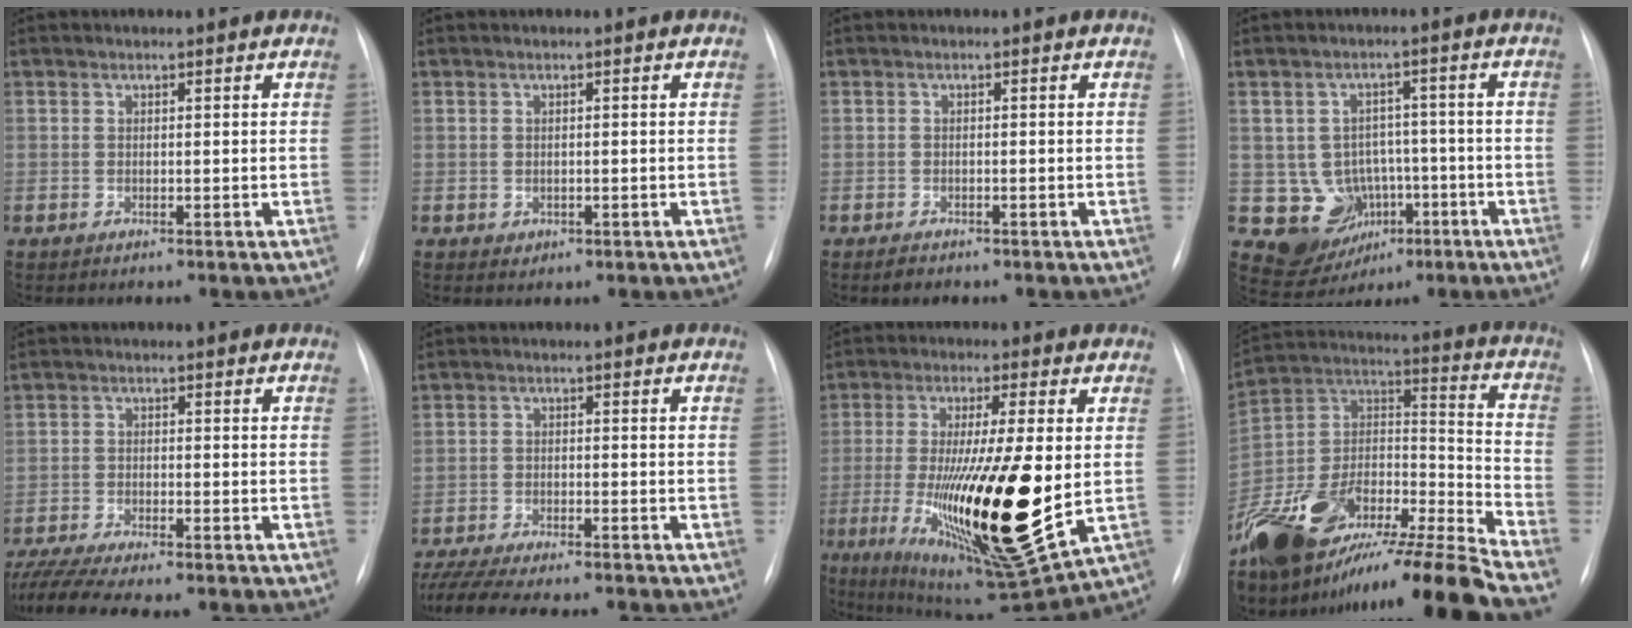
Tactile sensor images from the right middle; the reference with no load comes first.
{"total": 1.0, "force": [-0.2, 0.9, 0.4], "torque": [-0.007, 0.001, 0.003]}
{"total": 1.6, "force": [-1.2, 0.8, 0.6], "torque": [-0.015, 0.000, -0.016]}
{"total": 8.3, "force": [-2.4, 7.5, 2.4], "torque": [-0.036, 0.026, -0.024]}
{"total": 12.1, "force": [-10.3, 1.8, 6.1], "torque": [-0.098, -0.008, -0.156]}
{"total": 15.1, "force": [-13.2, 2.5, 6.9], "torque": [-0.131, -0.018, -0.191]}
{"total": 23.5, "force": [-3.0, 4.2, 22.9], "torque": [-0.392, -0.047, -0.032]}
{"total": 26.6, "force": [-21.8, 1.9, 15.1], "torque": [-0.261, -0.003, -0.387]}